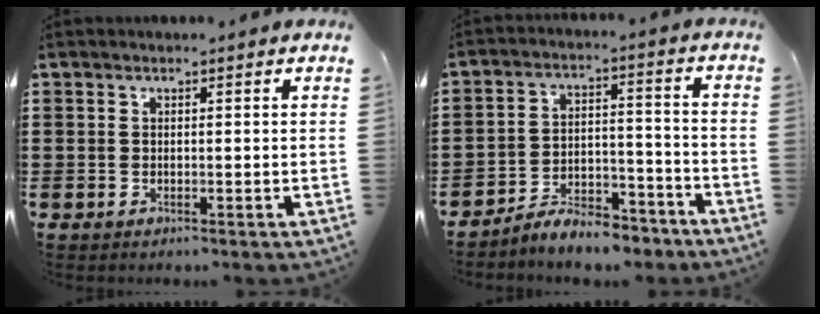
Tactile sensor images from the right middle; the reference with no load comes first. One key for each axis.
{"total": 6.9, "fx": -6.6, "fy": 1.4, "fz": 1.5, "tx": -0.024, "ty": 0.018, "tz": -0.127}